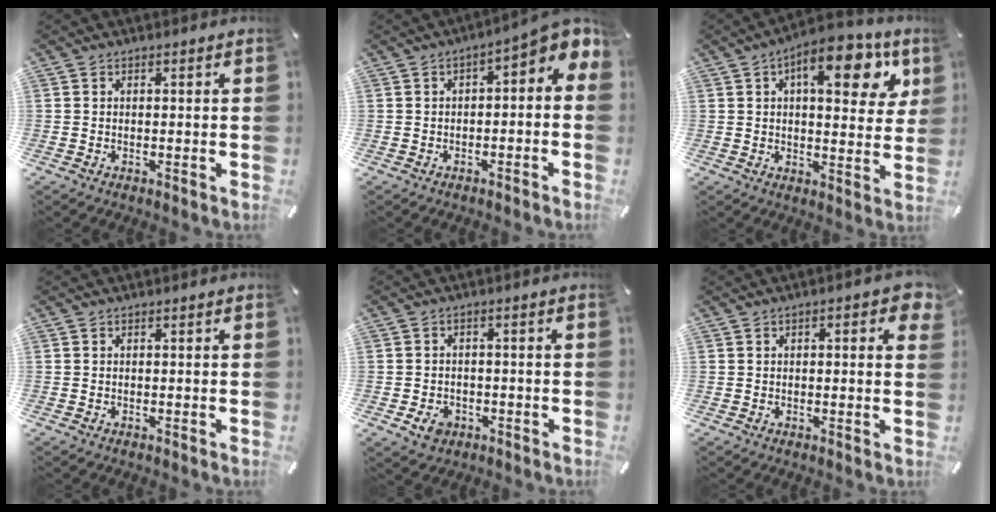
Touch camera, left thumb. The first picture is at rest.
{"total": 4.5, "force": [0.6, 2.4, 3.8], "torque": [-0.062, -0.010, 0.003]}
{"total": 15.2, "force": [7.2, 7.0, 11.5], "torque": [-0.143, -0.029, 0.111]}
{"total": 0.0}
{"total": 4.2, "force": [-1.9, 3.2, 1.8], "torque": [-0.034, 0.001, -0.037]}
{"total": 3.7, "force": [1.0, 1.5, 3.3], "torque": [-0.039, -0.001, 0.011]}